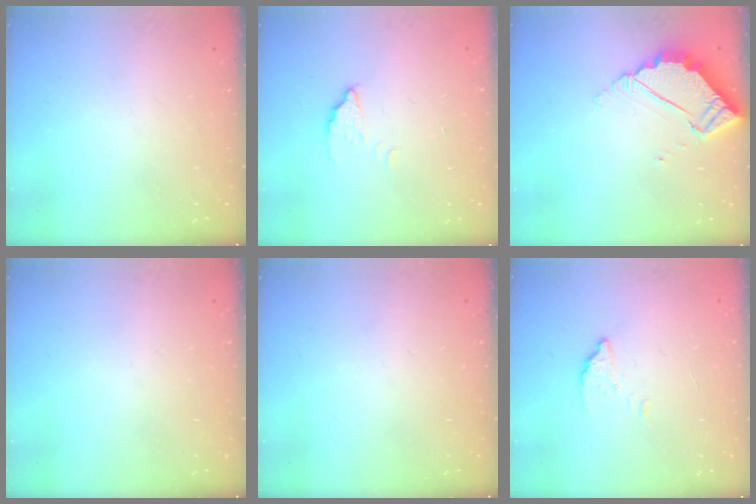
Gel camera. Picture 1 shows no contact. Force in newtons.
{"total": 2.6, "press": 2.6, "slide": 0.2}
{"total": 4.2, "press": 4.2, "slide": 0.3}
{"total": 0.0}
{"total": 0.0}
{"total": 2.8, "press": 2.8, "slide": 0.2}